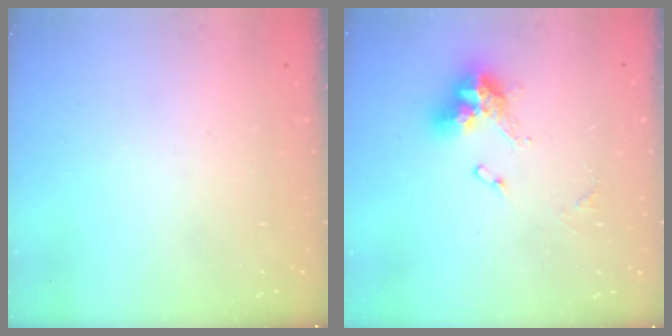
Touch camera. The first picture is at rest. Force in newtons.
{"total": 11.5, "press": 11.4, "slide": 1.4}